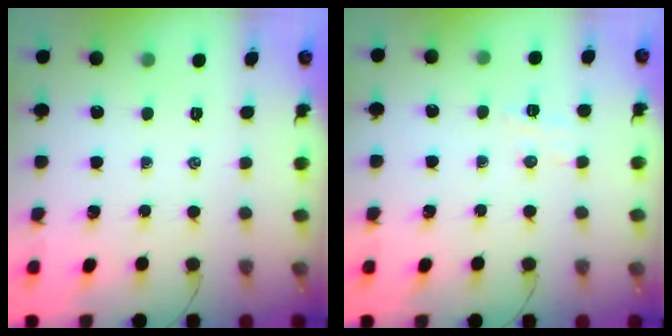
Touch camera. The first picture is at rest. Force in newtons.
{"total": 4.7, "press": 4.5, "slide": 1.3}